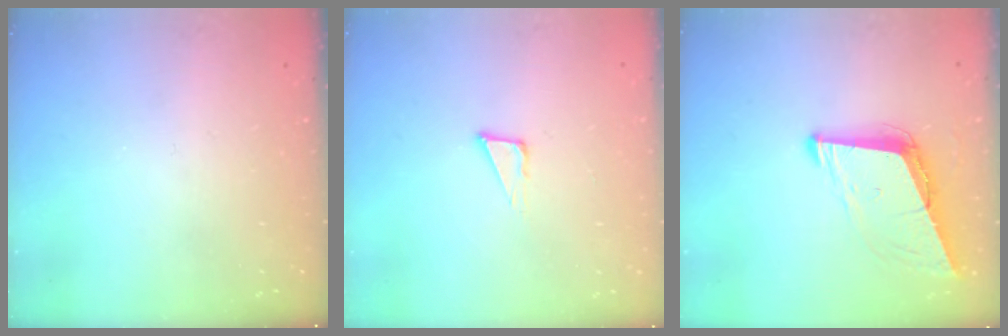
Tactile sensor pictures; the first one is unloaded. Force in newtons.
{"total": 4.4, "press": 4.3, "slide": 0.8}
{"total": 9.1, "press": 8.4, "slide": 3.5}